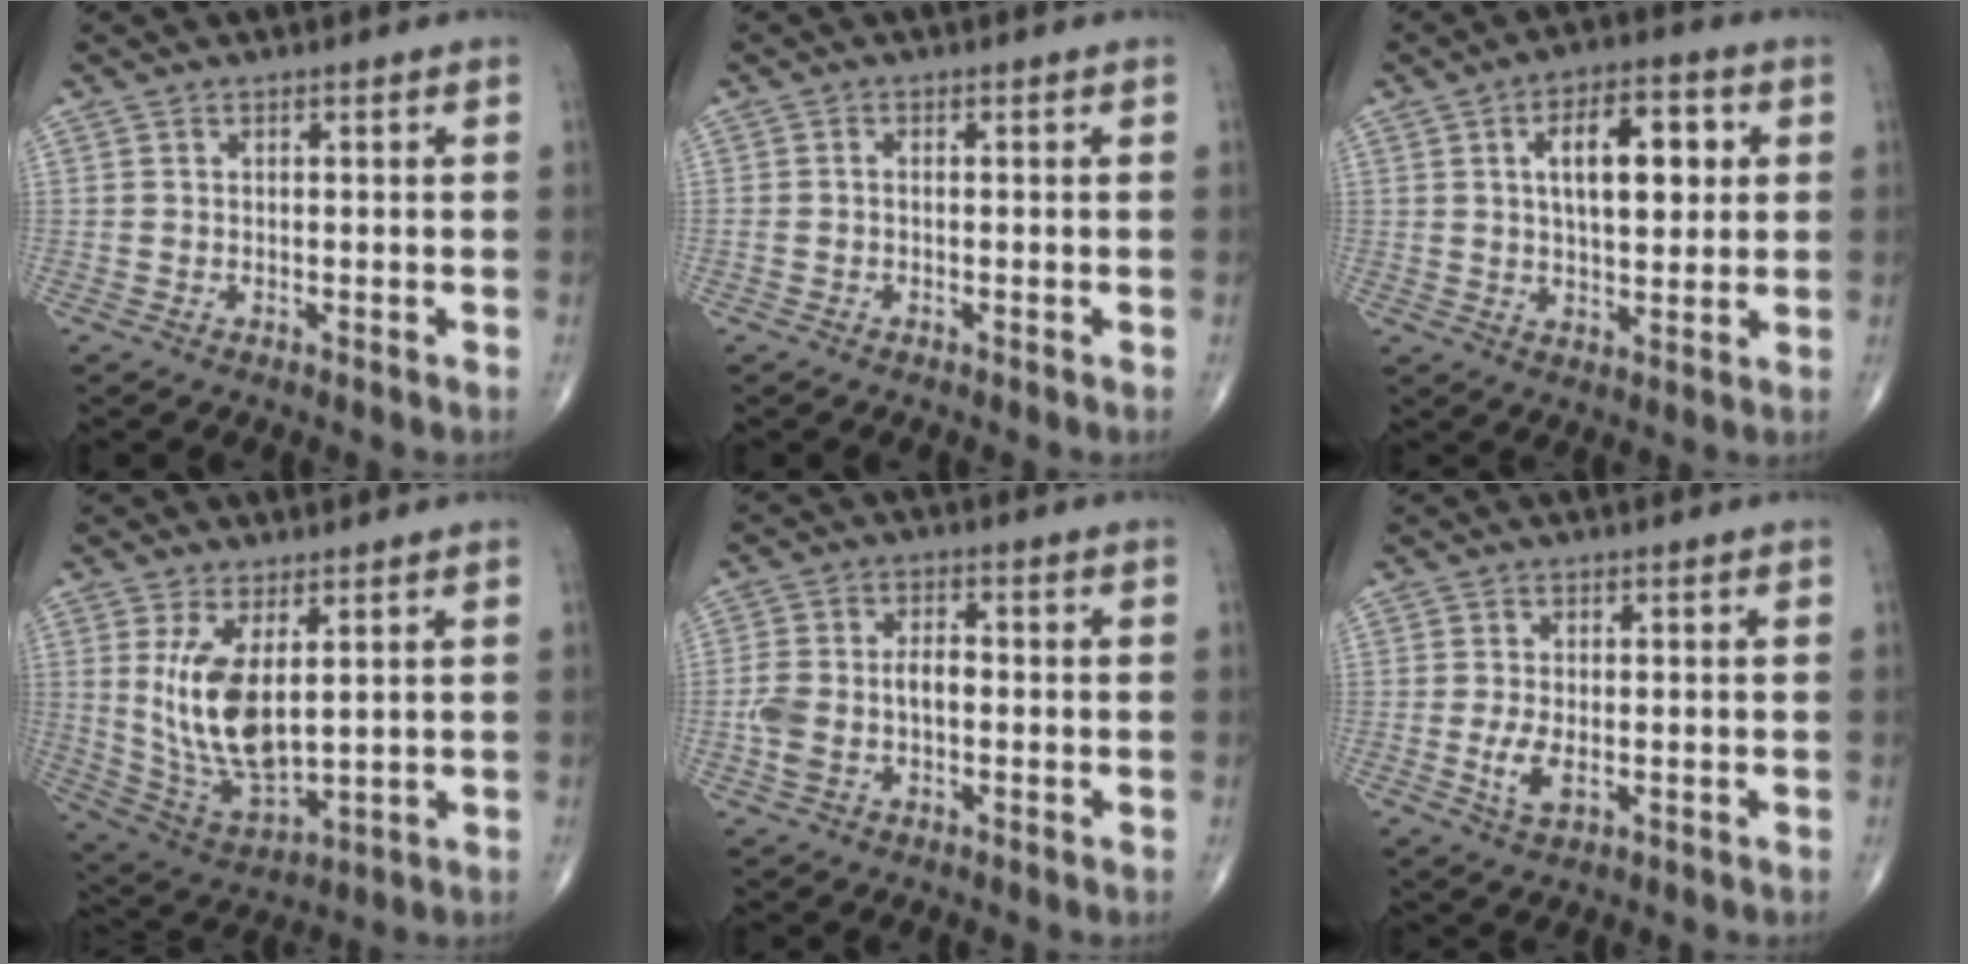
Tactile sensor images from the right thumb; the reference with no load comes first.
{"total": 0.8, "force": [-0.2, 0.4, 0.7], "torque": [-0.016, -0.001, -0.006]}
{"total": 12.2, "force": [3.0, 5.8, 10.3], "torque": [-0.136, 0.001, 0.046]}
{"total": 12.5, "force": [2.8, 5.5, 10.8], "torque": [-0.209, -0.028, 0.074]}
{"total": 7.5, "force": [-1.2, 4.3, 6.0], "torque": [-0.137, 0.025, -0.023]}
{"total": 3.8, "force": [-0.8, 1.8, 3.3], "torque": [-0.070, -0.007, -0.015]}